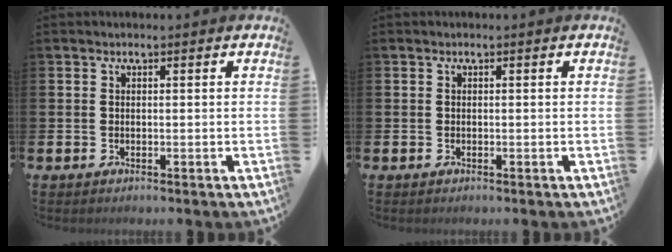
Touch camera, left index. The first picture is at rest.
{"total": 0.0}